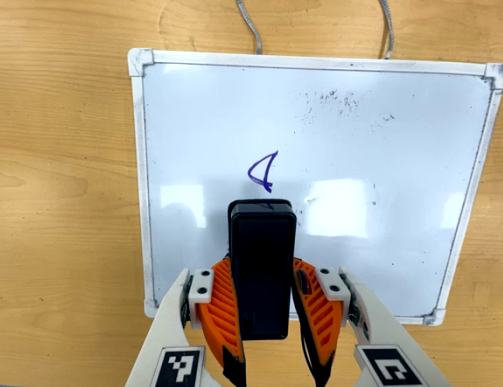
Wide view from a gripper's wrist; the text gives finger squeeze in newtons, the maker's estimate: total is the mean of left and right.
{"total": 6.1, "left": 5.1, "right": 7.1}